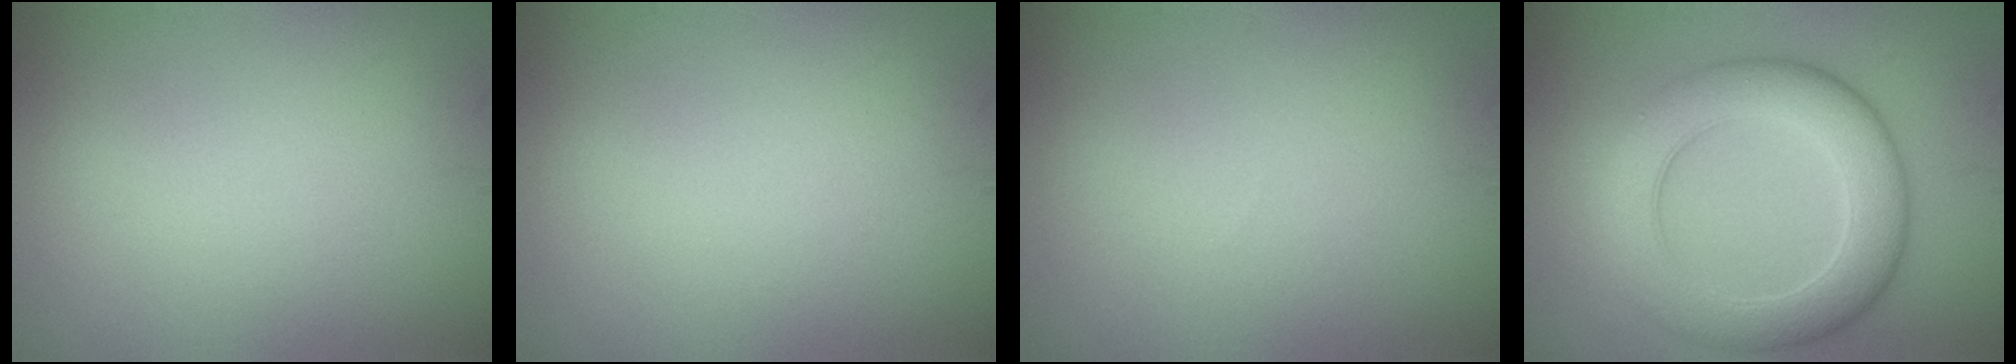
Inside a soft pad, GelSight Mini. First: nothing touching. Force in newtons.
{"total": 0.0}
{"total": 0.0}
{"total": 7.6, "press": 7.6, "slide": 0.1}